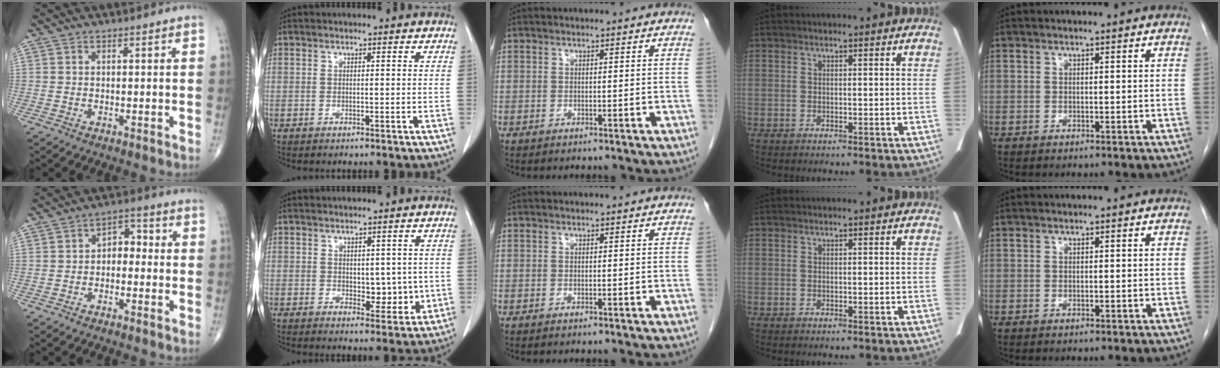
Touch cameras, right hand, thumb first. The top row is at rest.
{"thumb": {"total": 4.7, "force": [-0.6, 3.3, 3.2], "torque": [-0.022, 0.023, -0.024]}, "index": {"total": 4.8, "force": [0.0, 2.8, 3.9], "torque": [-0.041, -0.005, 0.011]}}